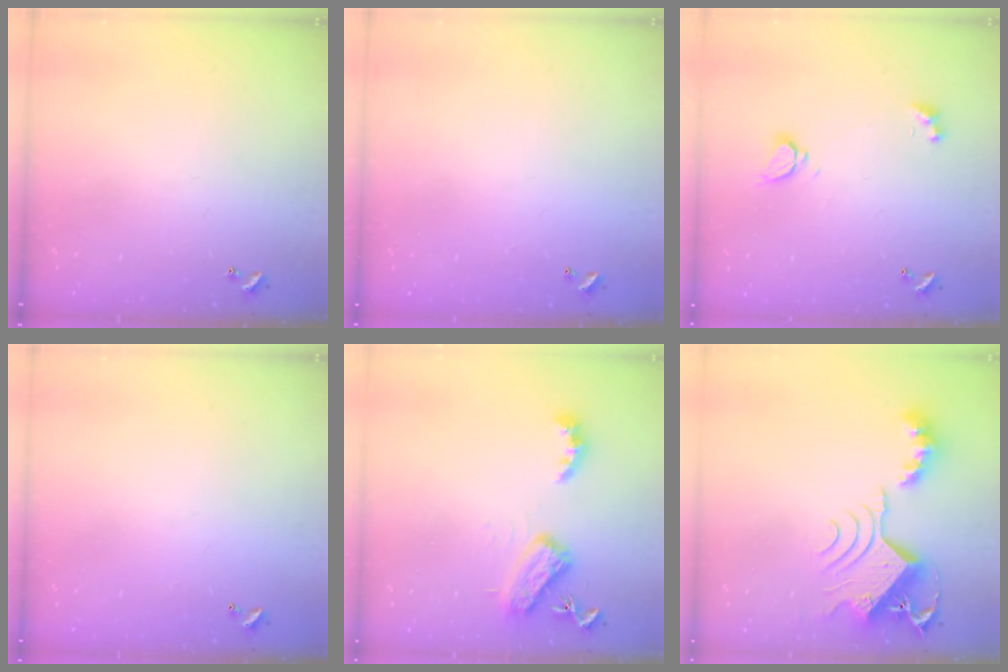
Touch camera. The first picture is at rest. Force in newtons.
{"total": 2.8, "press": 2.8, "slide": 0.1}
{"total": 2.4, "press": 2.3, "slide": 0.4}
{"total": 2.9, "press": 2.9, "slide": 0.1}
{"total": 7.1, "press": 7.1, "slide": 0.4}
{"total": 11.3, "press": 11.2, "slide": 1.0}